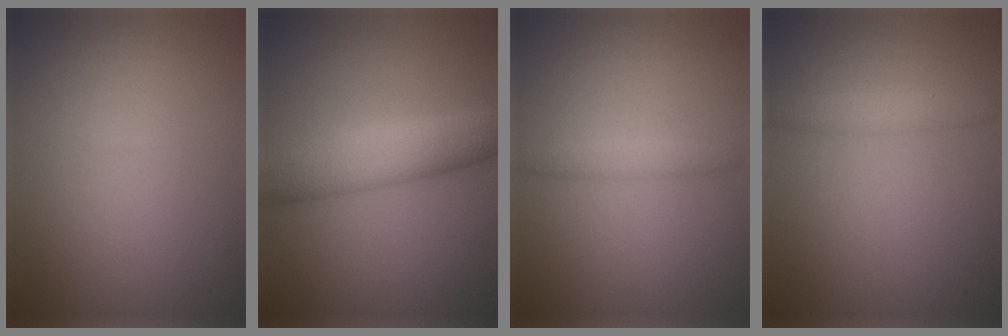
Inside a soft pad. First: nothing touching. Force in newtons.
{"total": 4.8, "press": 4.8, "slide": 0.2}
{"total": 1.4, "press": 1.4, "slide": 0.0}
{"total": 1.6, "press": 1.6, "slide": 0.0}